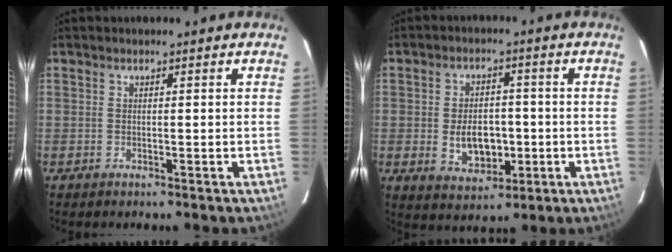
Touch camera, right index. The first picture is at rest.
{"total": 8.3, "force": [-1.4, 5.6, 6.0], "torque": [-0.115, -0.001, -0.011]}